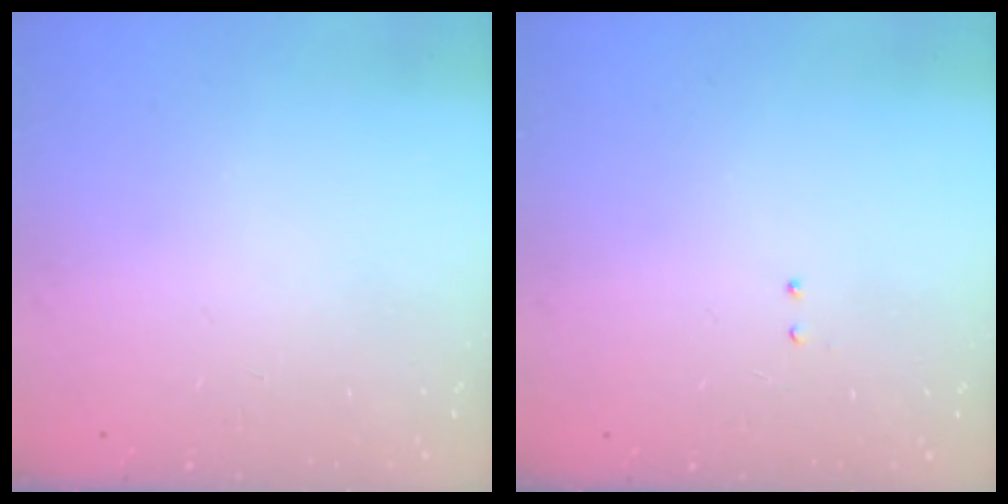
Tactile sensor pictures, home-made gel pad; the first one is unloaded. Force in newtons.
{"total": 2.1, "press": 2.0, "slide": 0.6}